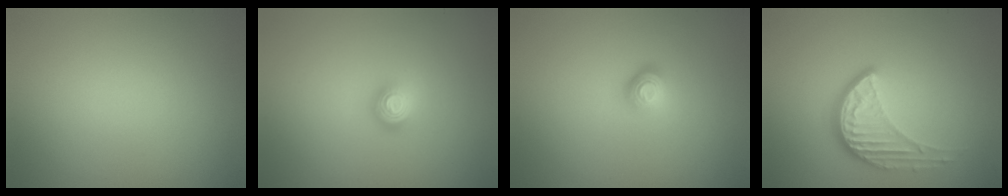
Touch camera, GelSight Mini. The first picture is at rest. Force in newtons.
{"total": 1.9, "press": 1.4, "slide": 1.2}
{"total": 1.8, "press": 1.2, "slide": 1.4}
{"total": 4.0, "press": 2.9, "slide": 2.8}